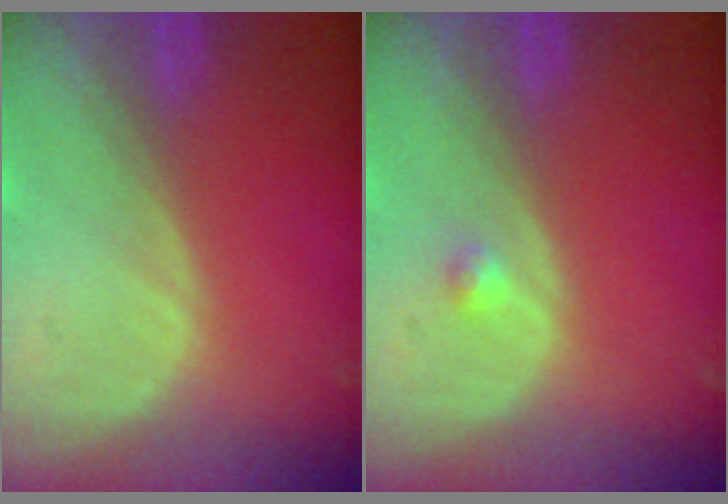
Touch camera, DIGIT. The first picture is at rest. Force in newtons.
{"total": 1.2, "press": 1.1, "slide": 0.6}